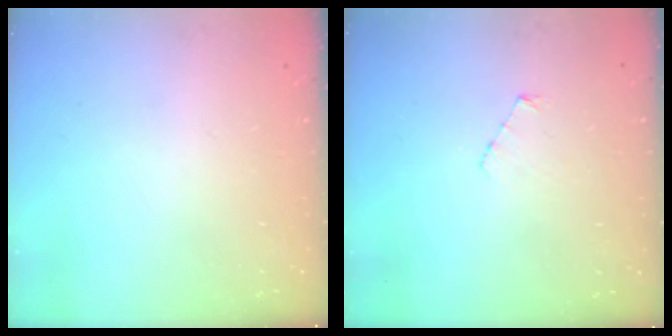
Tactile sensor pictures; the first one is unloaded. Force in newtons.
{"total": 3.0, "press": 3.0, "slide": 0.3}